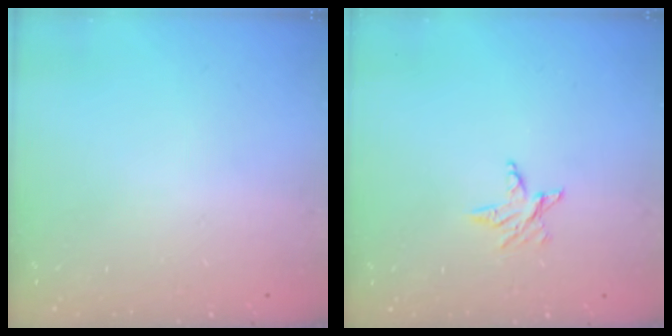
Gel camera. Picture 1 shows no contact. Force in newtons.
{"total": 3.4, "press": 3.3, "slide": 0.5}